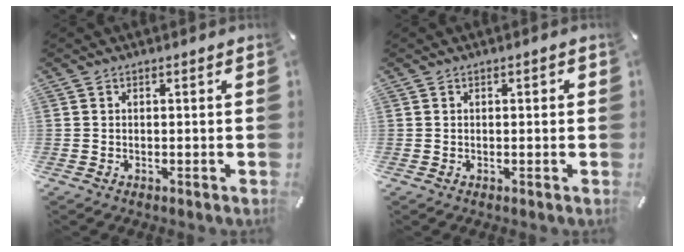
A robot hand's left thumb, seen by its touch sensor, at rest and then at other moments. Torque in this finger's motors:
{"motor_torque": [-0.12, -0.14, -0.04, 0.16, 0.02]}